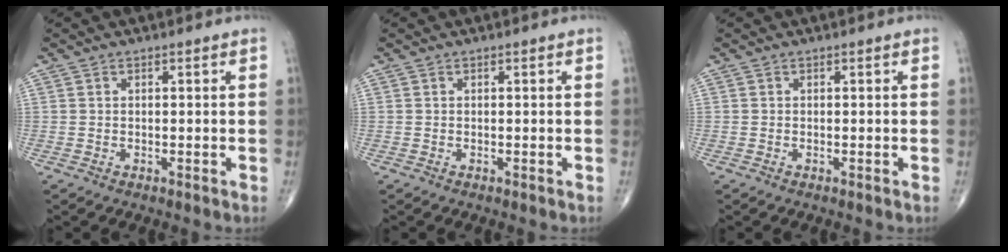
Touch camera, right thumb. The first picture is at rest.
{"total": 0.0}
{"total": 0.0}